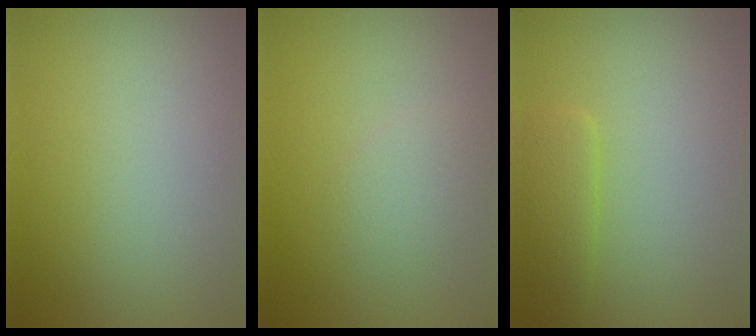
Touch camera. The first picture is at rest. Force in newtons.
{"total": 1.6, "press": 1.6, "slide": 0.0}
{"total": 1.8, "press": 1.8, "slide": 0.0}